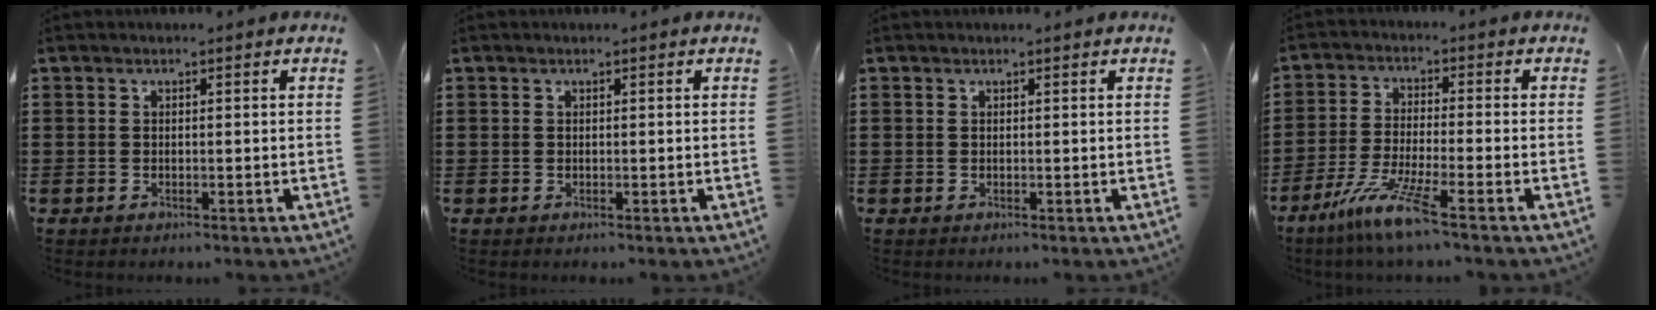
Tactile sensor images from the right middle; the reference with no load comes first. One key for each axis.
{"total": 0.0}
{"total": 0.0}
{"total": 8.2, "fx": -5.7, "fy": 0.3, "fz": 6.0, "tx": -0.136, "ty": -0.018, "tz": -0.111}